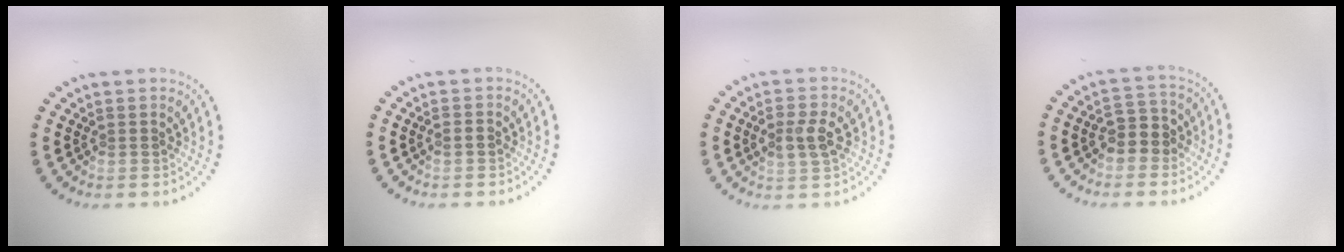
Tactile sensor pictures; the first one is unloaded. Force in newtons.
{"total": 1.0, "press": 1.0, "slide": 0.1}
{"total": 2.5, "press": 2.4, "slide": 0.6}
{"total": 2.8, "press": 2.7, "slide": 0.7}